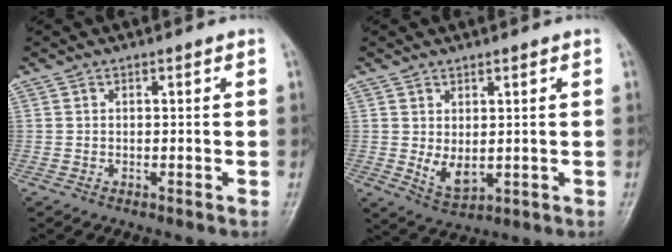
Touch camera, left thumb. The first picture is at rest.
{"total": 5.4, "force": [0.7, 2.9, 4.5], "torque": [-0.070, -0.012, 0.026]}